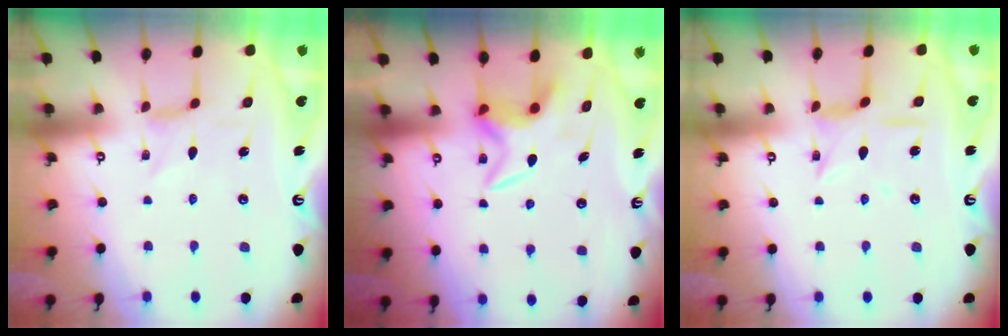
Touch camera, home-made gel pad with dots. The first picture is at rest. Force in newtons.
{"total": 5.9, "press": 5.9, "slide": 0.8}
{"total": 6.2, "press": 6.2, "slide": 0.6}